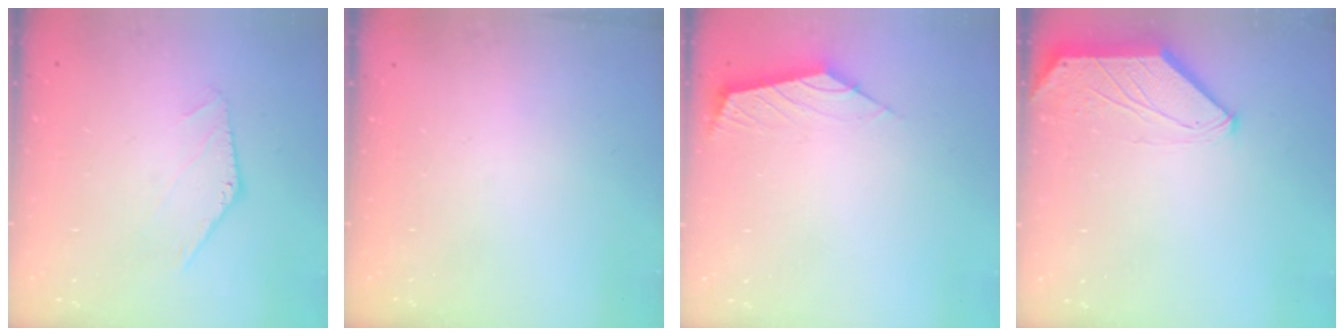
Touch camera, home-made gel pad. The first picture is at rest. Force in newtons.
{"total": 0.0}
{"total": 2.6, "press": 2.6, "slide": 0.7}
{"total": 0.0}